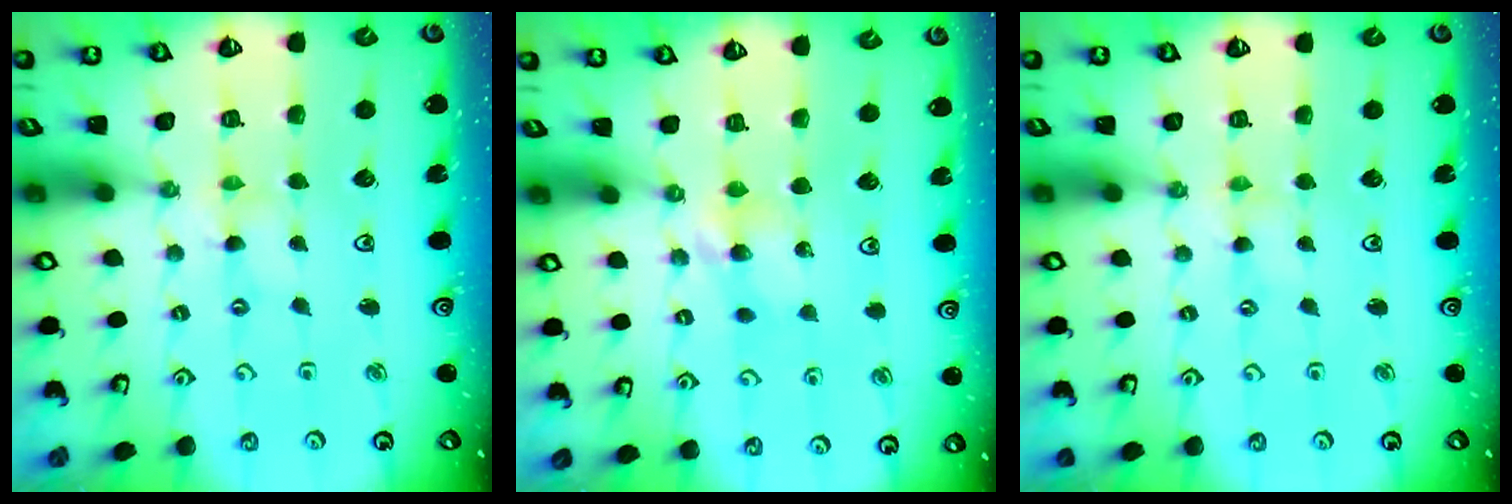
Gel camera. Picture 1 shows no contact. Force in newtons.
{"total": 6.0, "press": 5.9, "slide": 1.0}
{"total": 0.0}